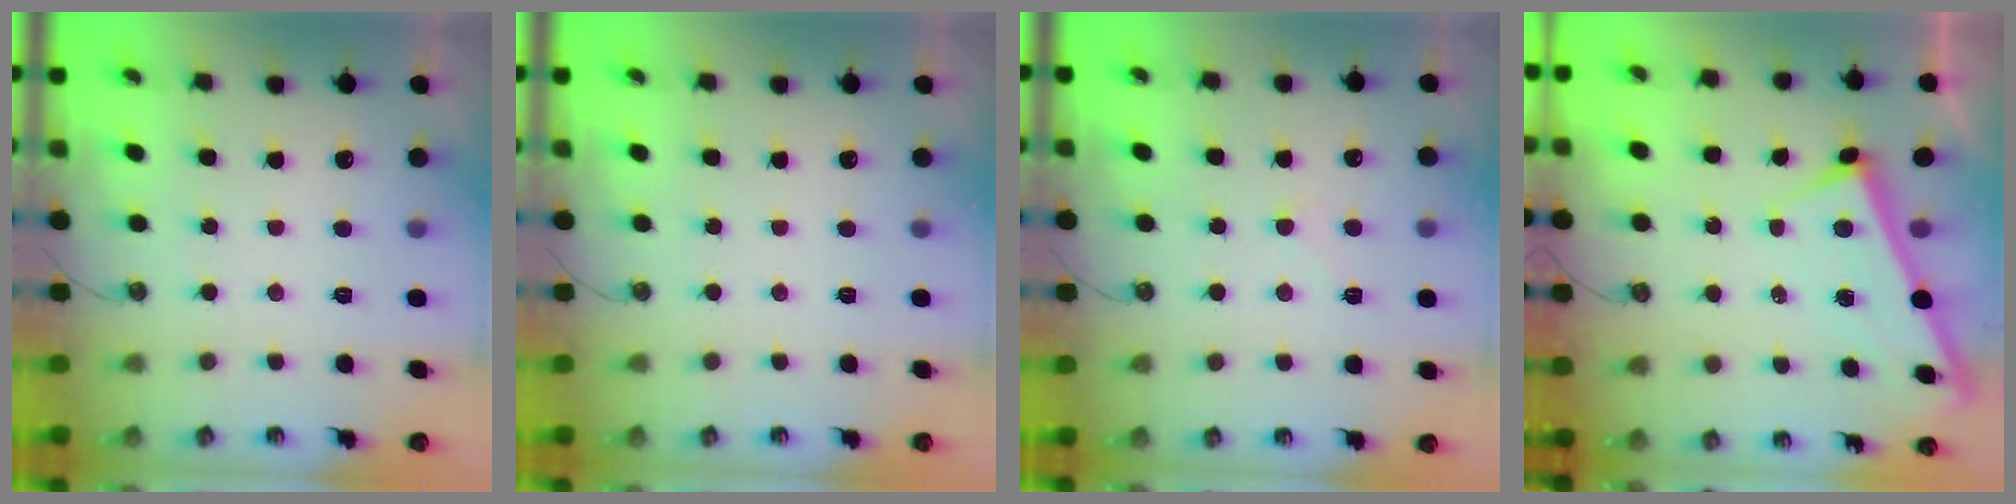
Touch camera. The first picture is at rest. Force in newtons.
{"total": 0.0}
{"total": 1.8, "press": 1.7, "slide": 0.5}
{"total": 1.1, "press": 1.0, "slide": 0.3}